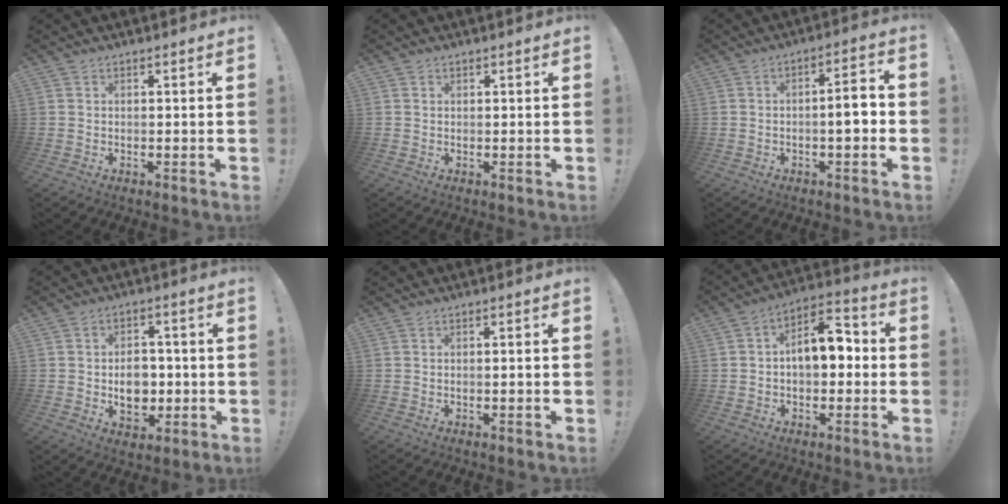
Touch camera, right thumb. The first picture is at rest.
{"total": 0.6, "force": [0.5, 0.4, 0.0], "torque": [0.006, -0.003, 0.009]}
{"total": 6.4, "force": [-1.7, 1.5, 6.0], "torque": [-0.093, 0.009, -0.033]}
{"total": 9.4, "force": [-1.2, 7.3, 5.7], "torque": [-0.087, 0.004, -0.016]}
{"total": 1.4, "force": [-0.6, -0.1, 1.2], "torque": [-0.028, 0.004, -0.011]}
{"total": 10.7, "force": [0.5, 6.5, 8.5], "torque": [-0.124, 0.013, 0.011]}